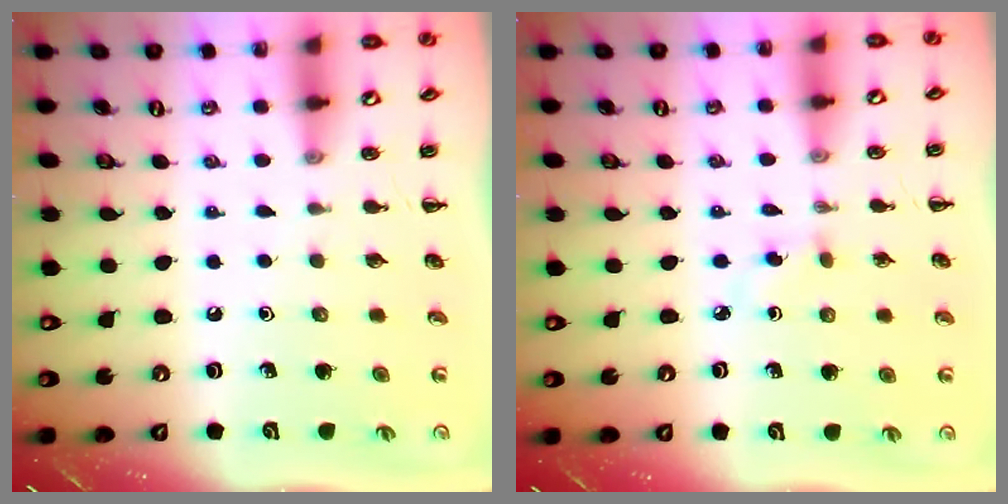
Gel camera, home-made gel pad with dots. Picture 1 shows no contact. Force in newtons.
{"total": 3.0, "press": 2.8, "slide": 1.1}